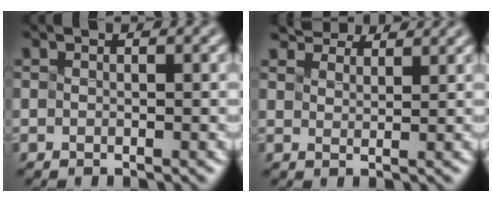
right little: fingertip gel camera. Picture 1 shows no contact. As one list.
[{"total": 3.9, "force": [3.9, 0.5, 0.3], "torque": [-0.026, 0.007, 0.080]}]